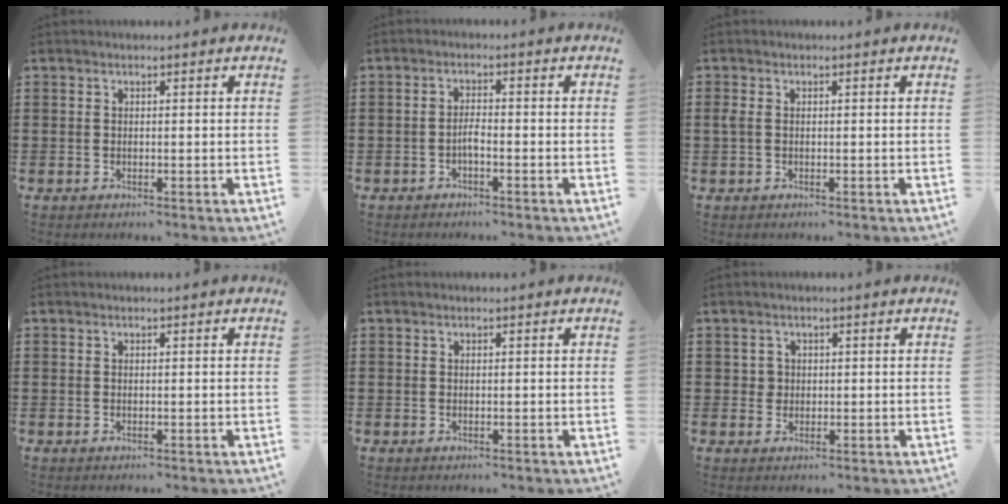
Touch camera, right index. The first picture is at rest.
{"total": 1.9, "force": [-1.0, 0.3, 1.6], "torque": [-0.031, 0.002, -0.019]}
{"total": 1.1, "force": [-0.1, 0.6, 1.0], "torque": [-0.027, -0.001, -0.005]}
{"total": 0.0}
{"total": 0.0}
{"total": 1.6, "force": [0.3, 1.5, 0.4], "torque": [-0.013, 0.008, 0.005]}